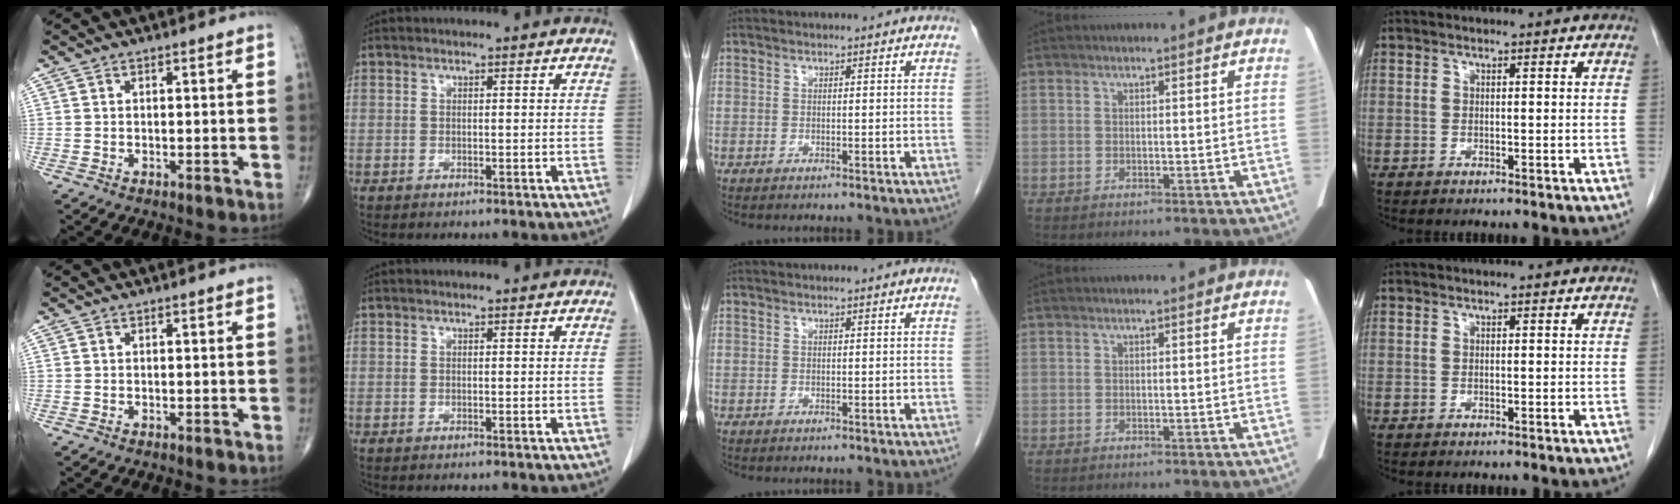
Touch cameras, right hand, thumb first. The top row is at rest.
{}